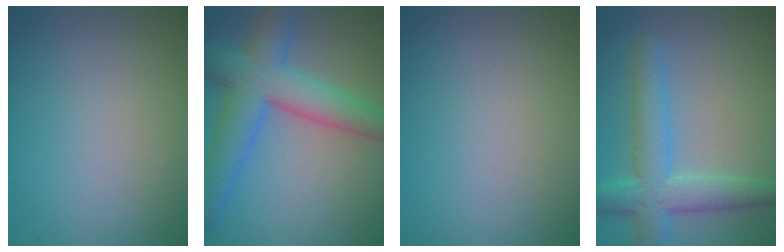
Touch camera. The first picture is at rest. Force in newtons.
{"total": 7.2, "press": 7.2, "slide": 0.3}
{"total": 0.0}
{"total": 5.4, "press": 5.4, "slide": 0.3}